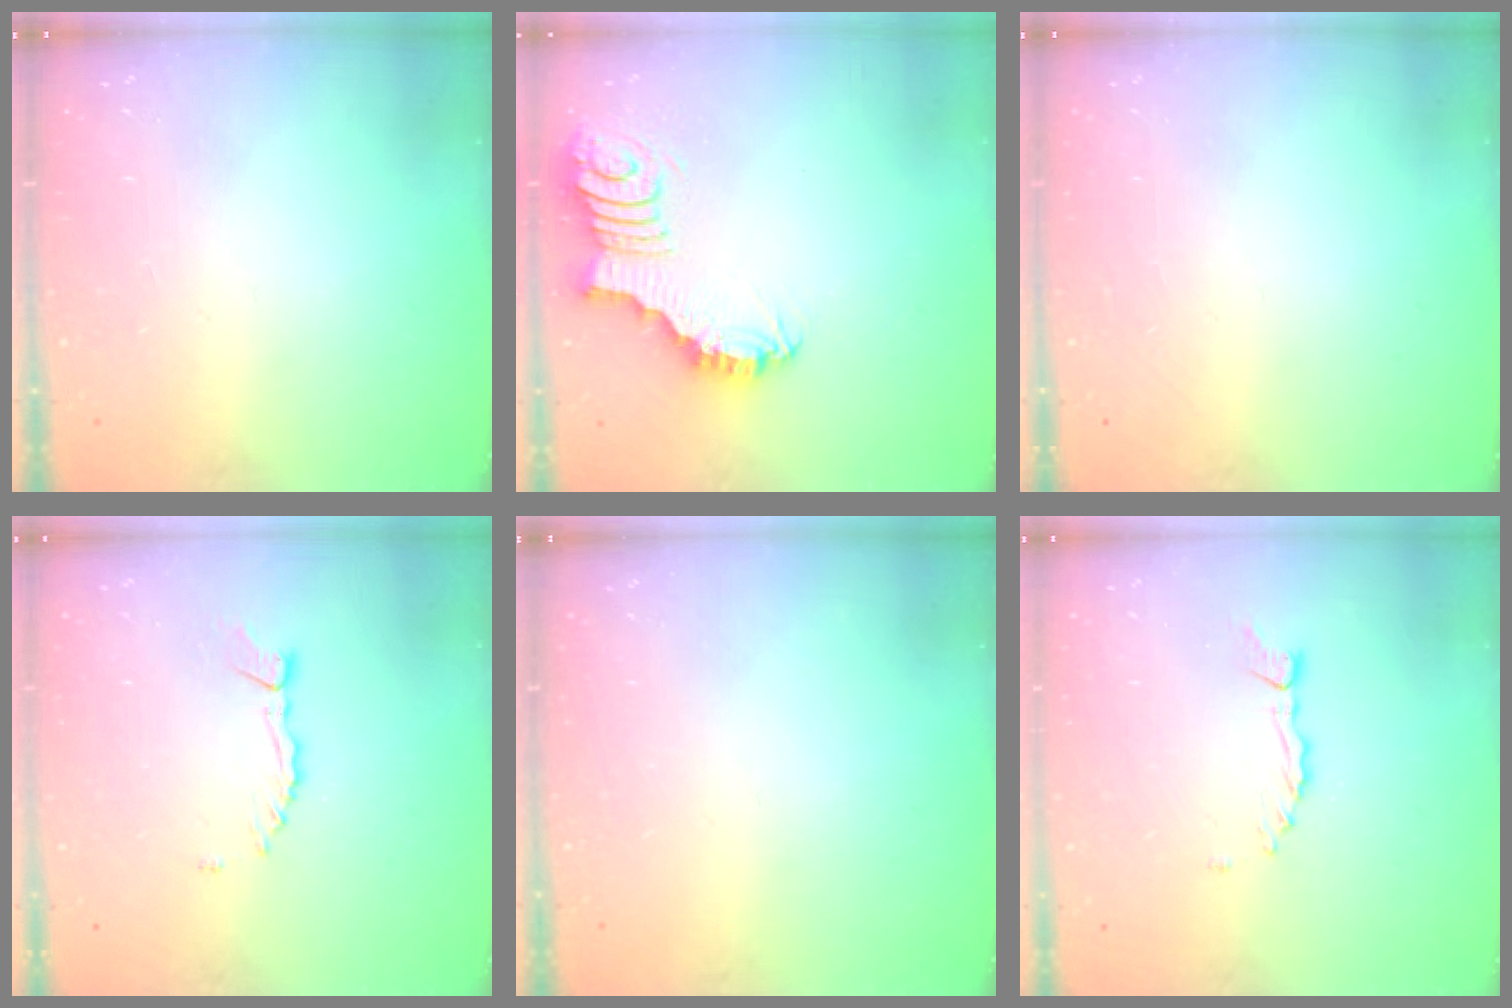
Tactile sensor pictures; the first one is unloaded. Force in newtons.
{"total": 3.1, "press": 3.1, "slide": 0.1}
{"total": 0.0}
{"total": 2.7, "press": 2.7, "slide": 0.3}
{"total": 0.0}
{"total": 0.9, "press": 0.9, "slide": 0.1}